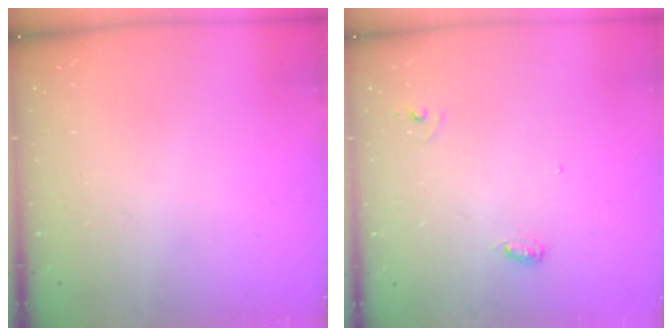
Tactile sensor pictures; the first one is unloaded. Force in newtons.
{"total": 5.0, "press": 5.0, "slide": 0.4}